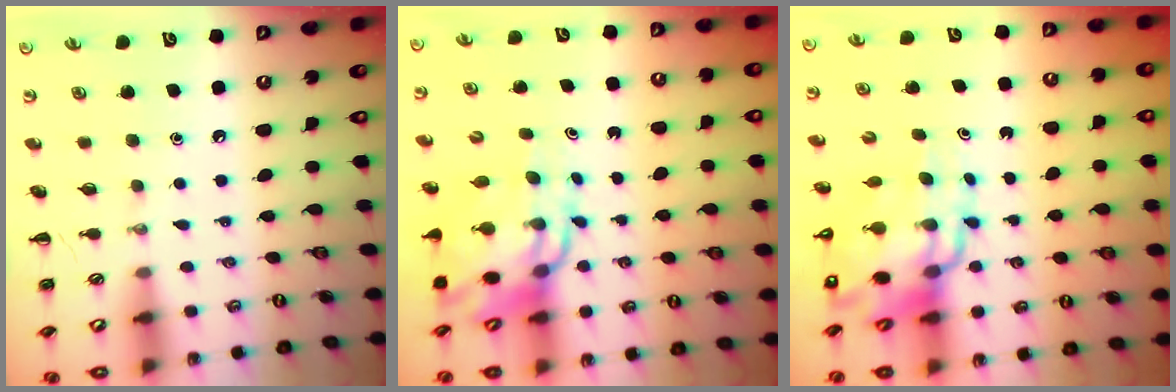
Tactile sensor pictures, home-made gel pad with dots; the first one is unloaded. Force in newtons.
{"total": 11.7, "press": 11.2, "slide": 3.4}
{"total": 16.1, "press": 15.4, "slide": 4.6}